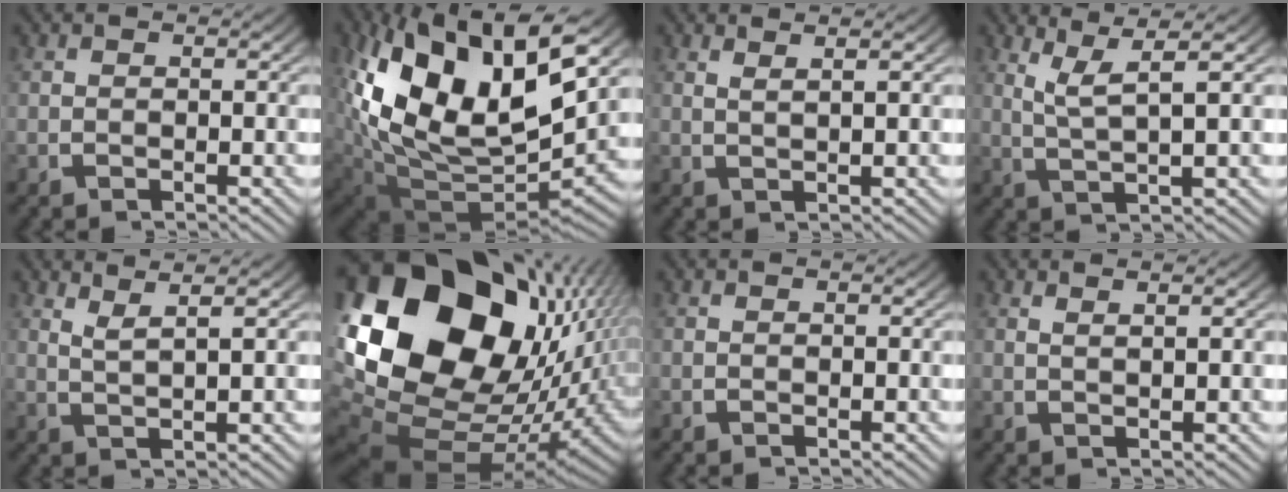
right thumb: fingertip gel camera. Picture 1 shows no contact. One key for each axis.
{"total": 19.9, "fx": 0.5, "fy": 12.7, "fz": 15.2, "tx": -0.305, "ty": -0.068, "tz": 0.040}
{"total": 1.7, "fx": 1.3, "fy": 0.0, "fz": 1.0, "tx": -0.019, "ty": 0.000, "tz": 0.029}
{"total": 5.2, "fx": 2.5, "fy": 1.7, "fz": 4.2, "tx": -0.068, "ty": 0.001, "tz": 0.045}
{"total": 3.2, "fx": 2.5, "fy": 0.2, "fz": 2.0, "tx": -0.034, "ty": 0.002, "tz": 0.051}
{"total": 27.4, "fx": -0.8, "fy": 19.0, "fz": 19.8, "tx": -0.411, "ty": -0.092, "tz": 0.031}
{"total": 0.0}
{"total": 1.3, "fx": 1.0, "fy": -0.1, "fz": 0.8, "tx": -0.014, "ty": 0.000, "tz": 0.023}